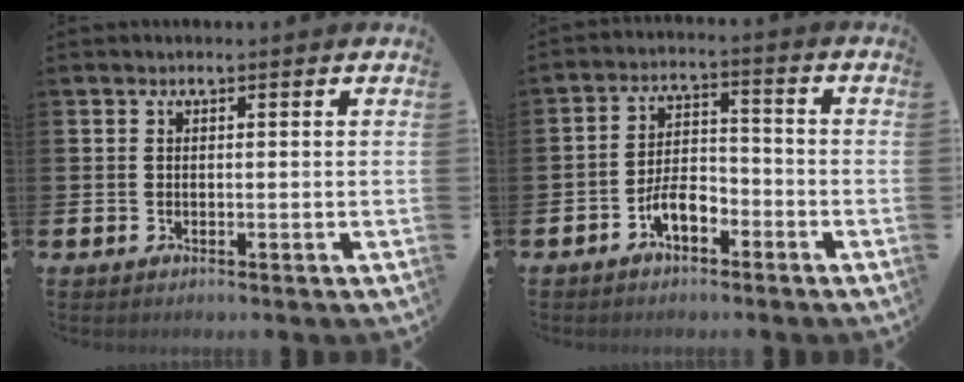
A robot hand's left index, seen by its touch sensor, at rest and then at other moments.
{"total": 5.0, "force": [-2.8, 2.4, 3.3], "torque": [-0.063, 0.015, -0.055]}